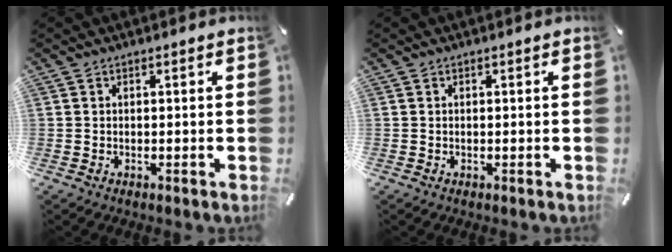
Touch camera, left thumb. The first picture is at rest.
{"total": 0.0}